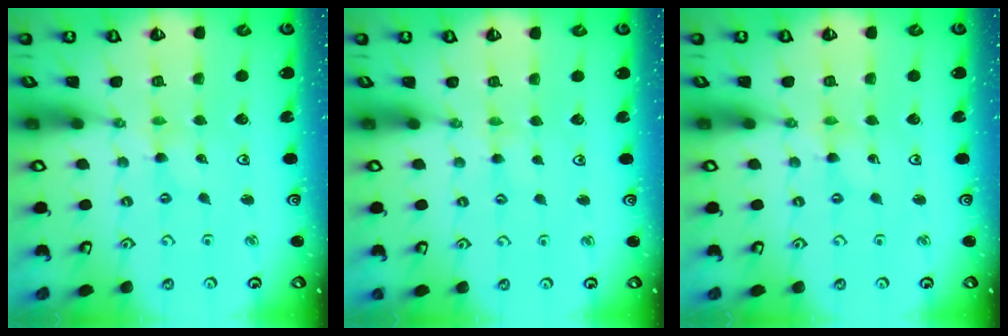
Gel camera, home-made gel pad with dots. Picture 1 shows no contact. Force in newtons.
{"total": 2.6, "press": 2.6, "slide": 0.4}
{"total": 0.0}